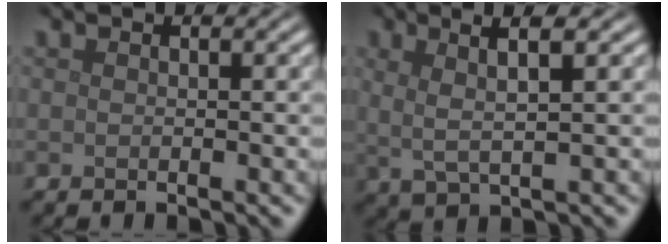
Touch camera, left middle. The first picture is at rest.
{"total": 3.7, "force": [1.2, 0.8, 3.4], "torque": [-0.068, 0.002, 0.025]}